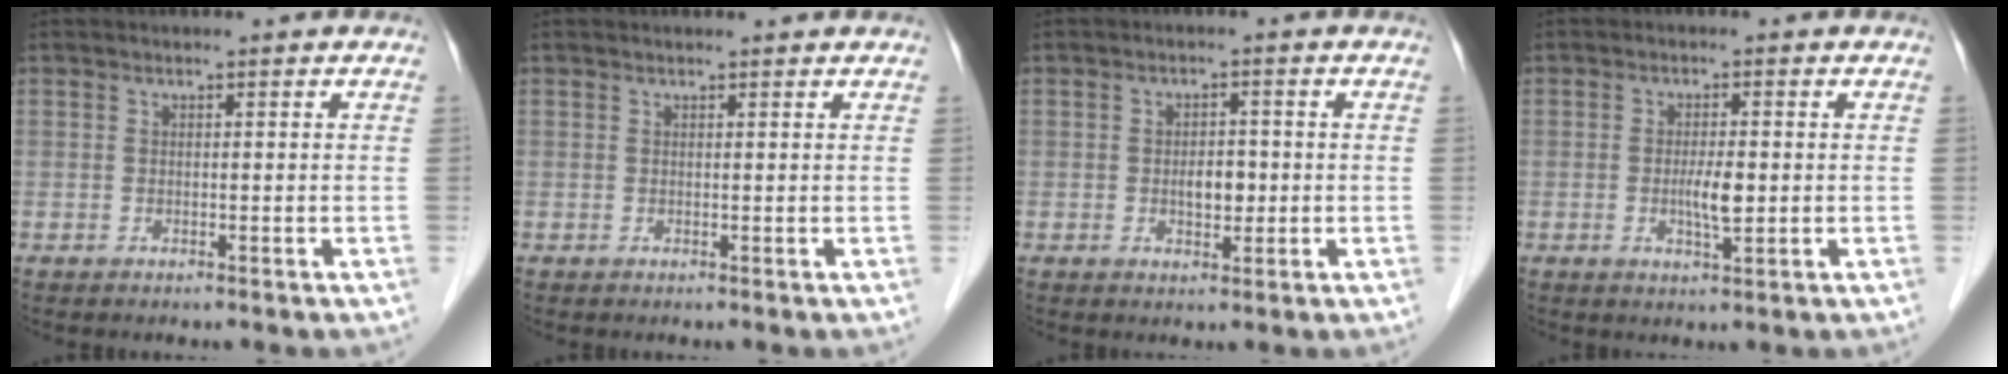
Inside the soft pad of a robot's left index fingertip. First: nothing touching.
{"total": 2.2, "force": [2.1, 0.3, 0.4], "torque": [-0.011, 0.014, 0.023]}
{"total": 3.0, "force": [-0.4, 1.7, 2.5], "torque": [-0.039, 0.003, -0.003]}
{"total": 3.3, "force": [-0.2, 0.7, 3.2], "torque": [-0.059, -0.002, -0.003]}